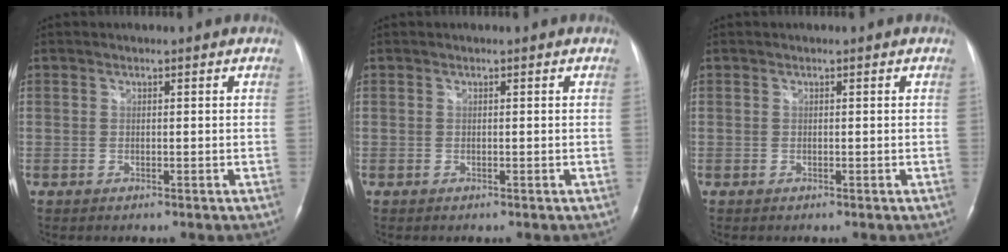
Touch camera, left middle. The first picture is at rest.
{"total": 0.0}
{"total": 0.0}